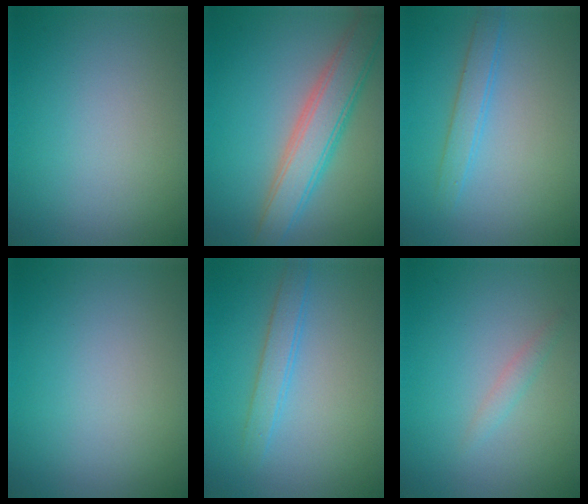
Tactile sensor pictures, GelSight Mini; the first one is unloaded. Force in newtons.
{"total": 5.1, "press": 5.1, "slide": 0.1}
{"total": 1.9, "press": 1.9, "slide": 0.1}
{"total": 0.0}
{"total": 2.0, "press": 2.0, "slide": 0.2}
{"total": 0.9, "press": 0.8, "slide": 0.0}